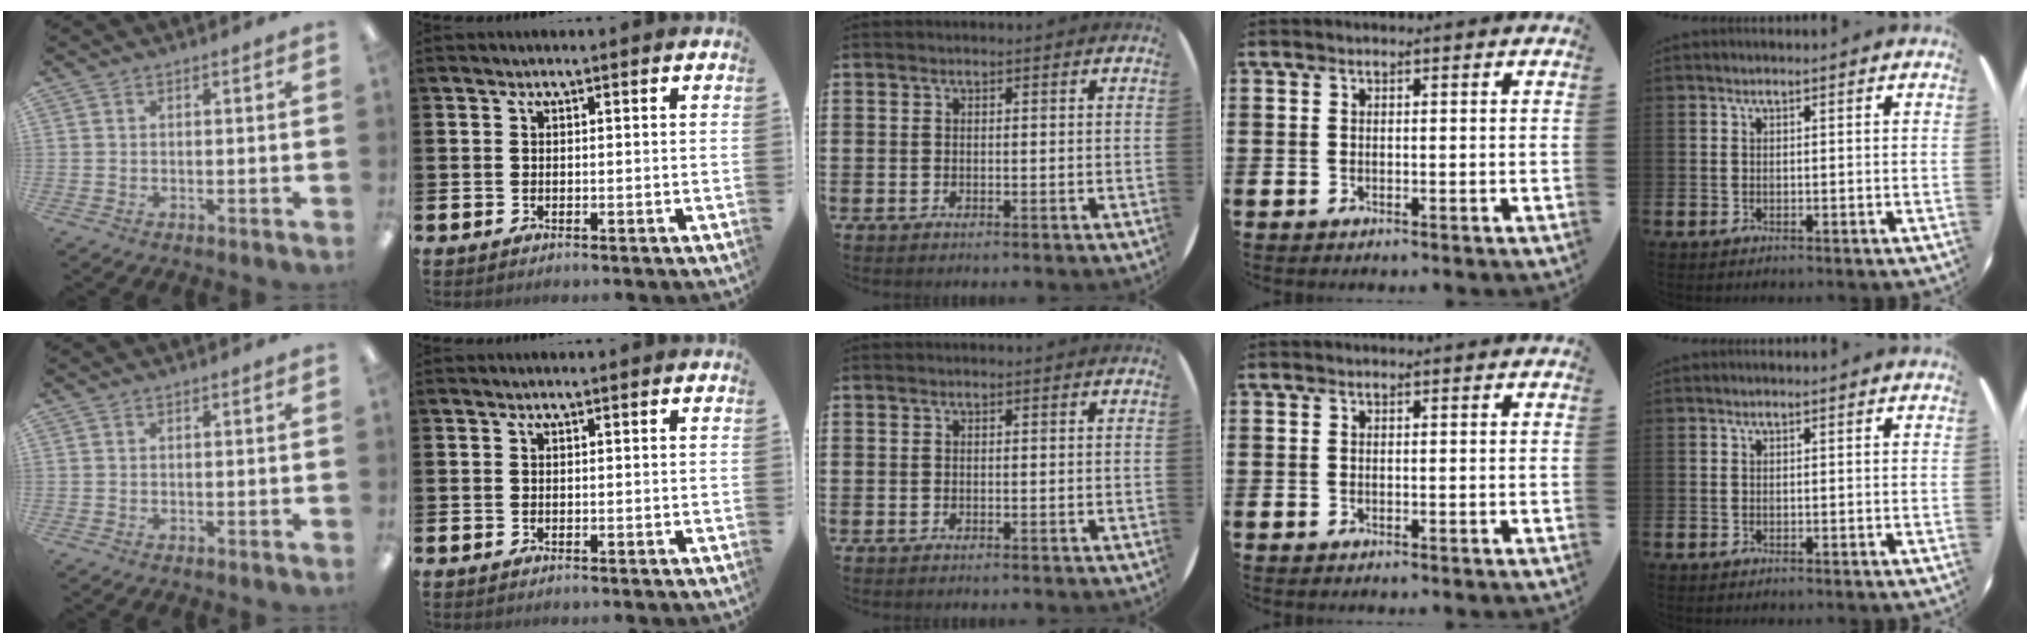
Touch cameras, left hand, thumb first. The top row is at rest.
{}